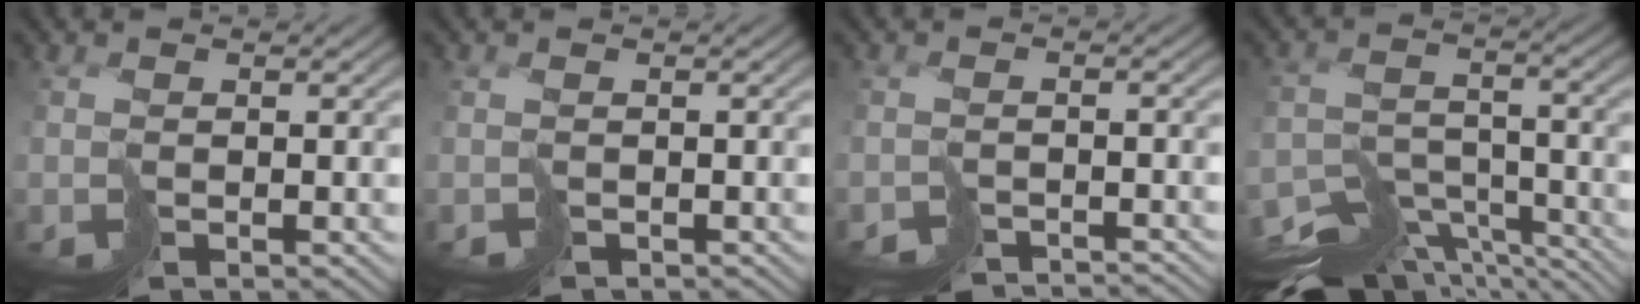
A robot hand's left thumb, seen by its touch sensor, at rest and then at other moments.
{"total": 1.0, "force": [-0.9, 0.3, -0.3], "torque": [0.012, -0.006, -0.019]}
{"total": 4.5, "force": [-4.4, 0.4, 0.1], "torque": [0.009, -0.006, -0.071]}
{"total": 11.7, "force": [-10.2, 3.6, 4.5], "torque": [-0.086, -0.016, -0.145]}